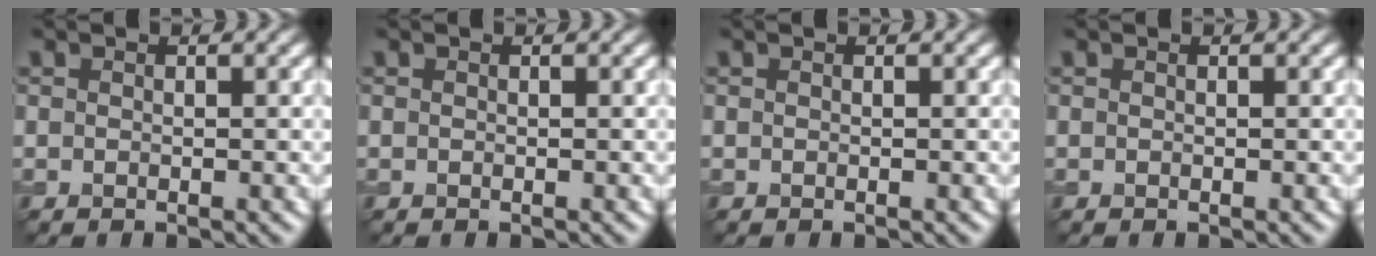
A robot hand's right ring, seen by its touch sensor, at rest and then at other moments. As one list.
[{"total": 0.0}, {"total": 0.0}, {"total": 0.0}]